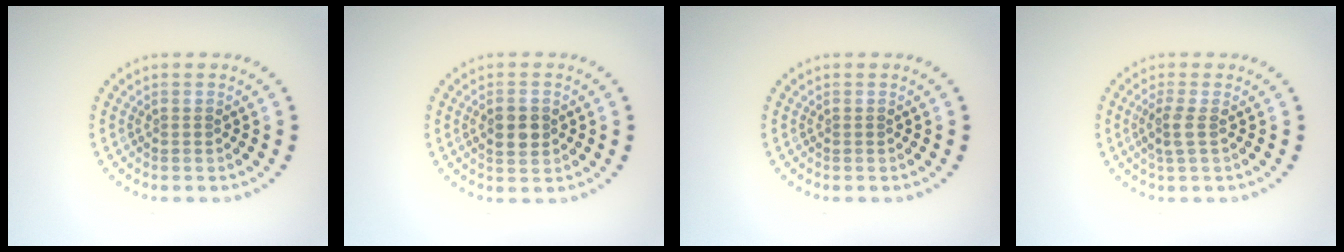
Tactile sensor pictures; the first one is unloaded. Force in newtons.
{"total": 2.5, "press": 2.5, "slide": 0.1}
{"total": 0.0}
{"total": 1.7, "press": 1.4, "slide": 0.9}